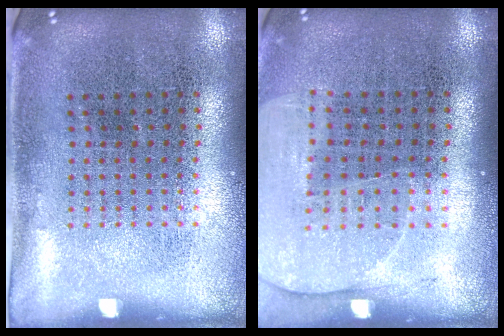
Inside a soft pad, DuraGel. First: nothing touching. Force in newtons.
{"total": 1.4, "press": 1.3, "slide": 0.5}